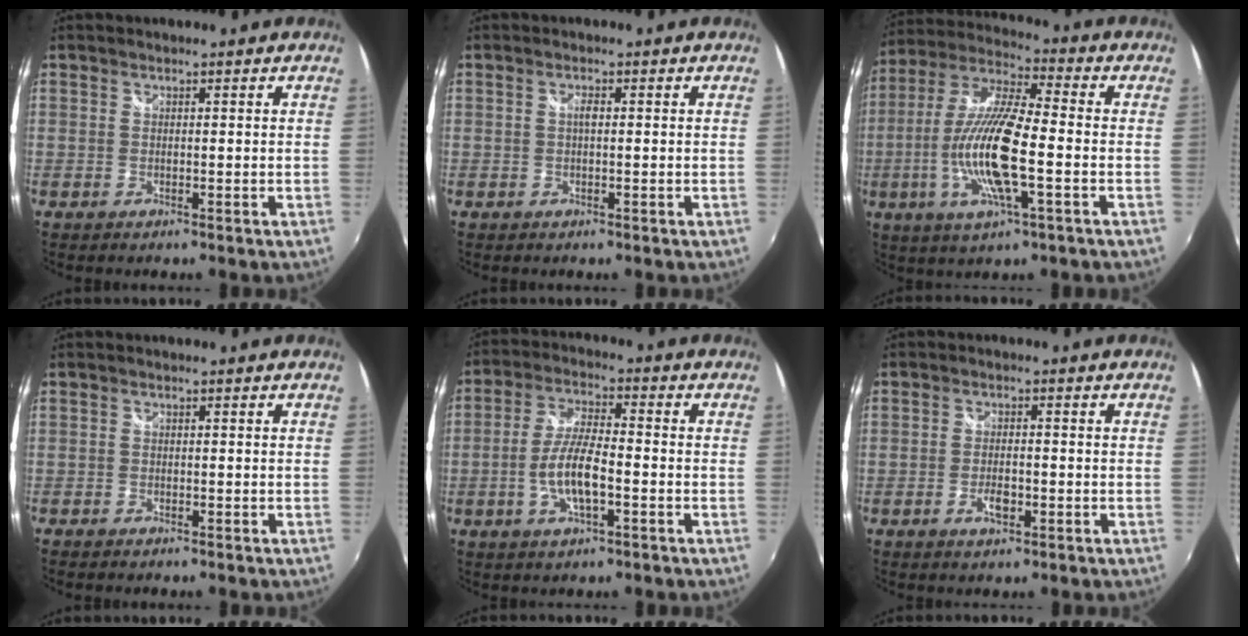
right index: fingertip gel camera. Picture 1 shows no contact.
{"total": 1.1, "force": [-0.1, 0.4, 1.0], "torque": [-0.019, 0.004, -0.004]}
{"total": 16.1, "force": [-3.7, 3.3, 15.4], "torque": [-0.307, -0.011, -0.072]}
{"total": 1.3, "force": [-1.2, 0.5, 0.2], "torque": [-0.009, -0.007, -0.022]}
{"total": 8.4, "force": [-2.6, 2.4, 7.7], "torque": [-0.157, 0.001, -0.050]}
{"total": 3.3, "force": [-1.4, 1.5, 2.5], "torque": [-0.052, -0.003, -0.025]}